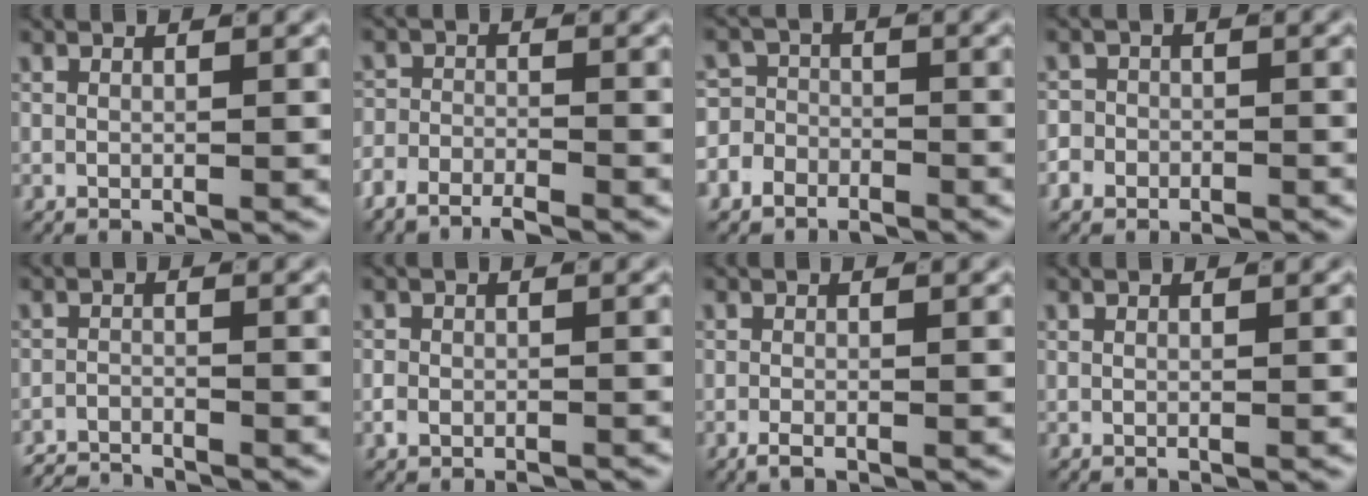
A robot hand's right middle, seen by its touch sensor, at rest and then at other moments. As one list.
[{"total": 3.9, "force": [-3.3, 1.8, 0.9], "torque": [-0.009, 0.001, -0.068]}, {"total": 7.0, "force": [-3.4, 6.0, 1.5], "torque": [-0.035, -0.022, -0.065]}, {"total": 2.9, "force": [-2.1, 2.0, 0.3], "torque": [0.007, -0.002, -0.043]}, {"total": 3.9, "force": [-3.8, 0.5, 0.0], "torque": [0.003, -0.012, -0.068]}, {"total": 1.3, "force": [-1.0, 0.6, 0.5], "torque": [-0.004, 0.000, -0.018]}, {"total": 1.5, "force": [-1.2, 0.5, 0.7], "torque": [-0.018, -0.006, -0.020]}, {"total": 0.0}]